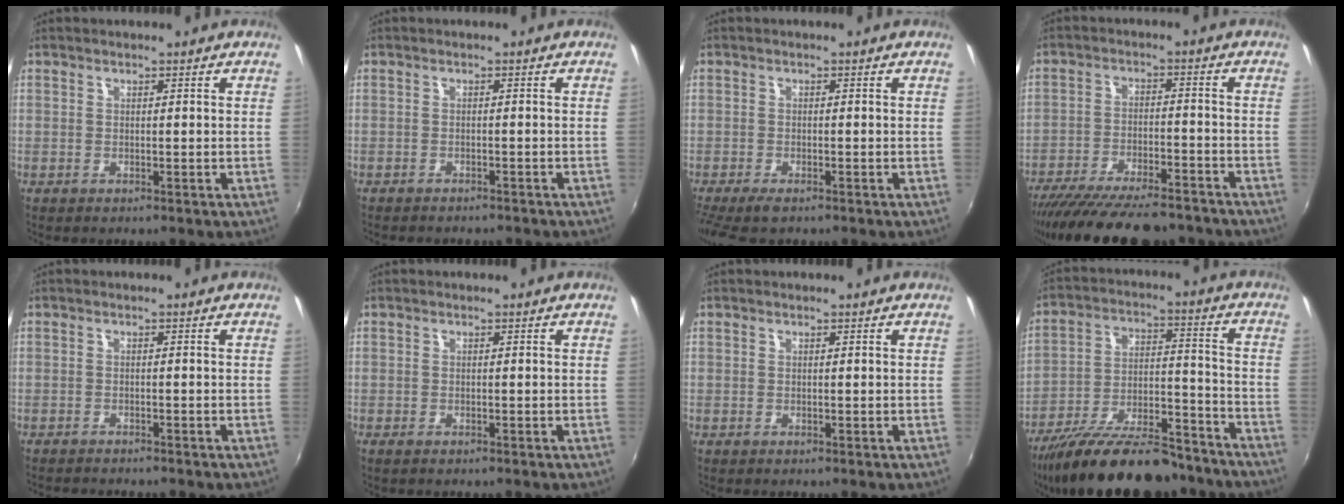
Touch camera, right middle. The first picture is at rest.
{"total": 3.6, "force": [-3.3, 0.8, 1.1], "torque": [-0.032, -0.011, -0.049]}
{"total": 5.4, "force": [-4.2, 1.3, 3.1], "torque": [-0.075, -0.028, -0.074]}
{"total": 19.9, "force": [-17.0, 5.0, 9.1], "torque": [-0.179, -0.033, -0.248]}
{"total": 3.4, "force": [-3.2, 0.4, 1.0], "torque": [-0.032, -0.013, -0.052]}
{"total": 0.7, "force": [-0.5, 0.1, 0.4], "torque": [-0.009, -0.001, -0.009]}
{"total": 0.0}
{"total": 23.4, "force": [-18.9, 7.1, 11.8], "torque": [-0.209, -0.012, -0.279]}